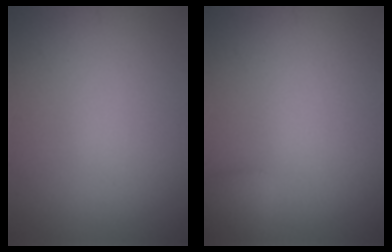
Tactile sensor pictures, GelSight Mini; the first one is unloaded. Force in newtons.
{"total": 1.3, "press": 1.3, "slide": 0.1}